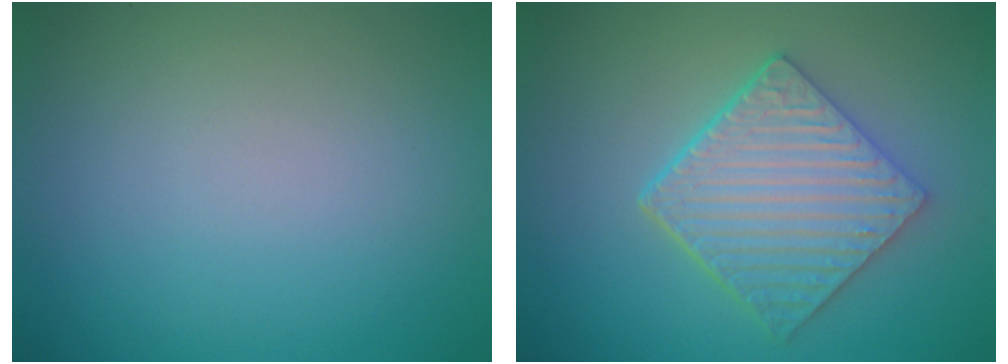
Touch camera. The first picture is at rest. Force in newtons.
{"total": 5.8, "press": 4.6, "slide": 3.5}